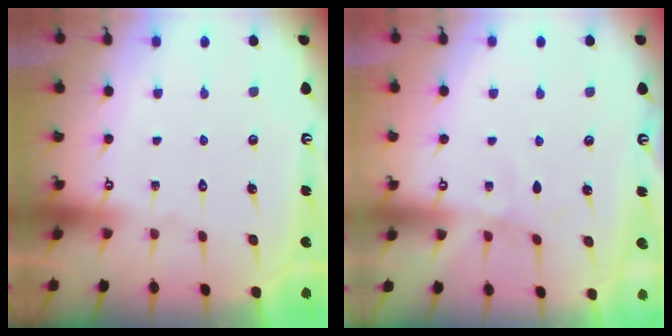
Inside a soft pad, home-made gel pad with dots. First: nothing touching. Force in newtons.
{"total": 1.6, "press": 1.6, "slide": 0.3}